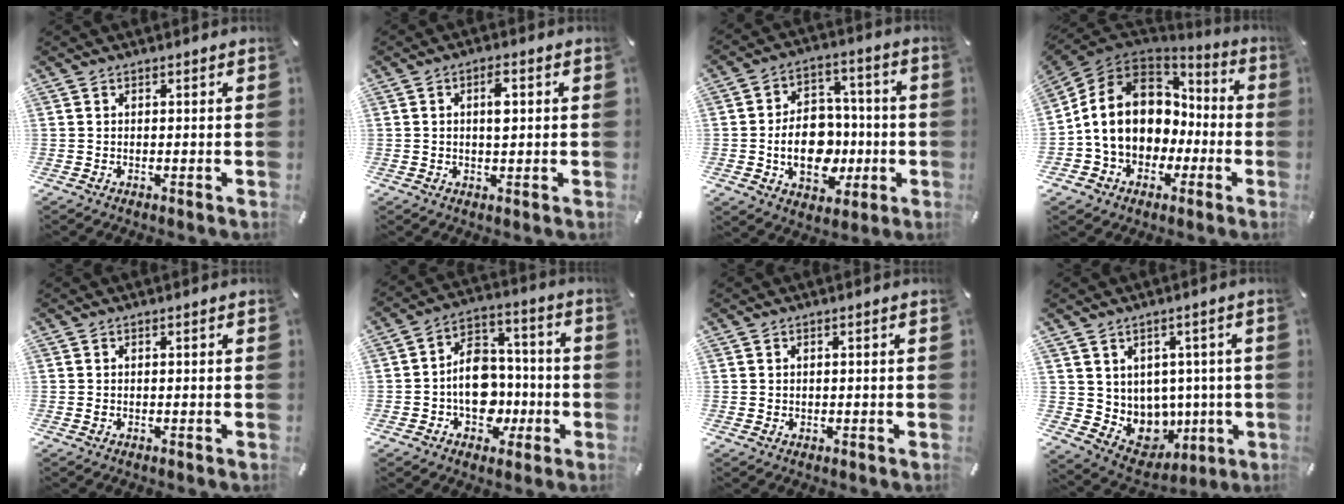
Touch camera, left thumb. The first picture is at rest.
{"total": 4.3, "force": [0.7, 2.0, 3.8], "torque": [-0.062, 0.003, 0.007]}
{"total": 14.7, "force": [-2.5, 11.1, 9.3], "torque": [-0.154, 0.008, -0.040]}
{"total": 14.2, "force": [0.3, 12.3, 7.1], "torque": [-0.154, 0.002, 0.010]}
{"total": 0.6, "force": [0.0, 0.3, 0.5], "torque": [-0.010, 0.001, -0.001]}
{"total": 13.5, "force": [-2.8, 10.8, 7.7], "torque": [-0.117, 0.026, -0.039]}
{"total": 0.7, "force": [0.2, 0.7, 0.1], "torque": [-0.001, 0.003, 0.004]}
{"total": 7.5, "force": [3.0, 6.9, 0.7], "torque": [-0.028, -0.047, 0.073]}